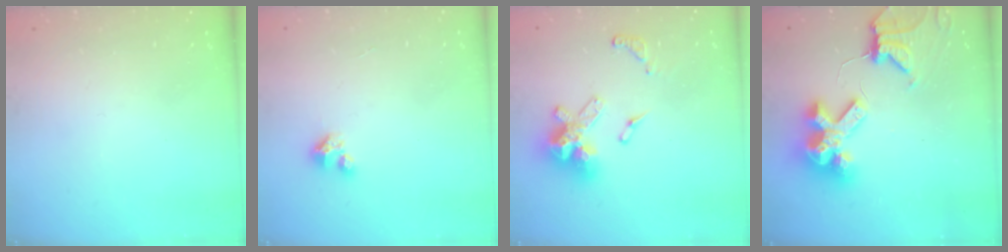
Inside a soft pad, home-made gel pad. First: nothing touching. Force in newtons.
{"total": 2.5, "press": 2.5, "slide": 0.3}
{"total": 13.7, "press": 13.6, "slide": 1.2}
{"total": 11.7, "press": 11.6, "slide": 1.3}